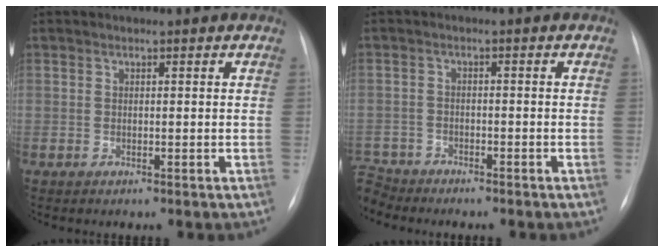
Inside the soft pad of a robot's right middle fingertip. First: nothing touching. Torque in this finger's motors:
{"motor_torque": [0.31, -0.36, 0.02, -0.15]}